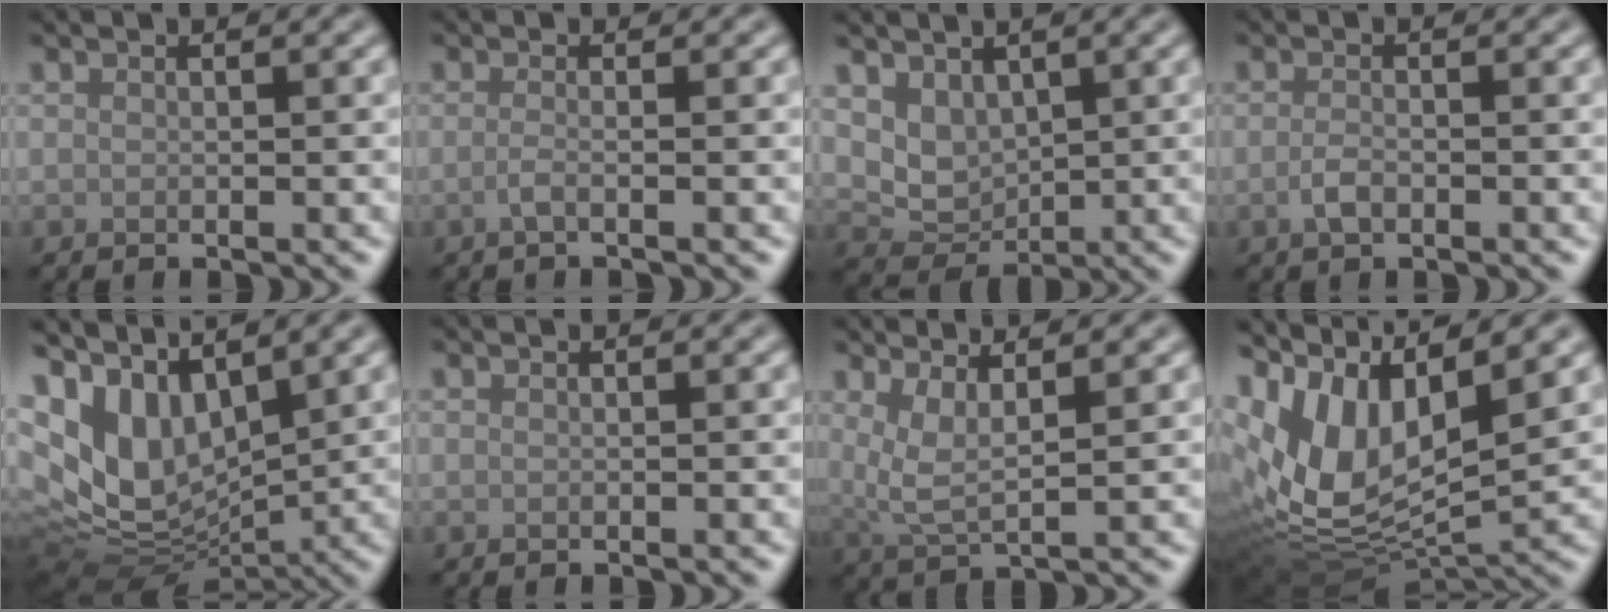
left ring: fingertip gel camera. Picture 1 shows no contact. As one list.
[{"total": 1.5, "force": [-0.7, 0.5, 1.3], "torque": [-0.020, -0.003, -0.019]}, {"total": 2.9, "force": [1.3, 2.1, 1.6], "torque": [-0.037, -0.012, 0.028]}, {"total": 1.5, "force": [-0.9, 0.6, 1.1], "torque": [-0.027, -0.002, -0.019]}, {"total": 9.9, "force": [3.7, 5.6, 7.2], "torque": [-0.150, 0.000, 0.081]}, {"total": 0.0}, {"total": 3.7, "force": [1.7, 1.0, 3.1], "torque": [-0.062, -0.002, 0.036]}, {"total": 12.4, "force": [3.7, 6.4, 10.0], "torque": [-0.220, 0.000, 0.070]}]